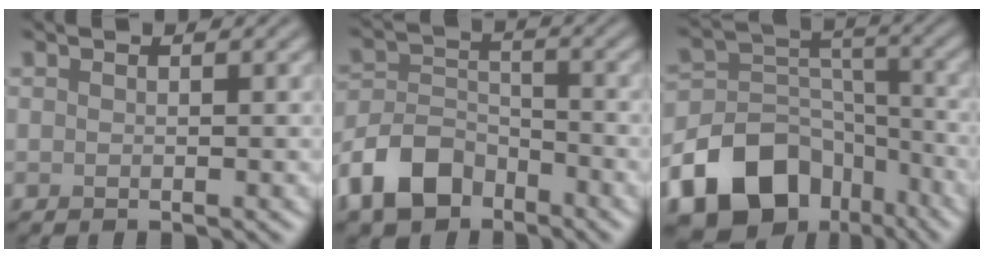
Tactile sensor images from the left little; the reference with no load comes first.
{"total": 6.3, "force": [-4.2, 3.8, 2.8], "torque": [-0.054, 0.000, -0.092]}
{"total": 14.8, "force": [-9.0, 10.4, 5.6], "torque": [-0.131, -0.010, -0.144]}